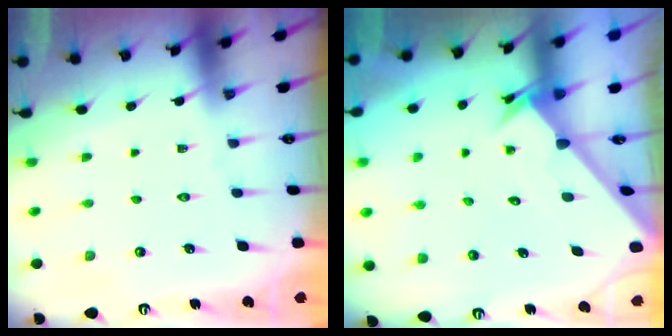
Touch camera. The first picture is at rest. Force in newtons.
{"total": 2.5, "press": 2.5, "slide": 0.2}